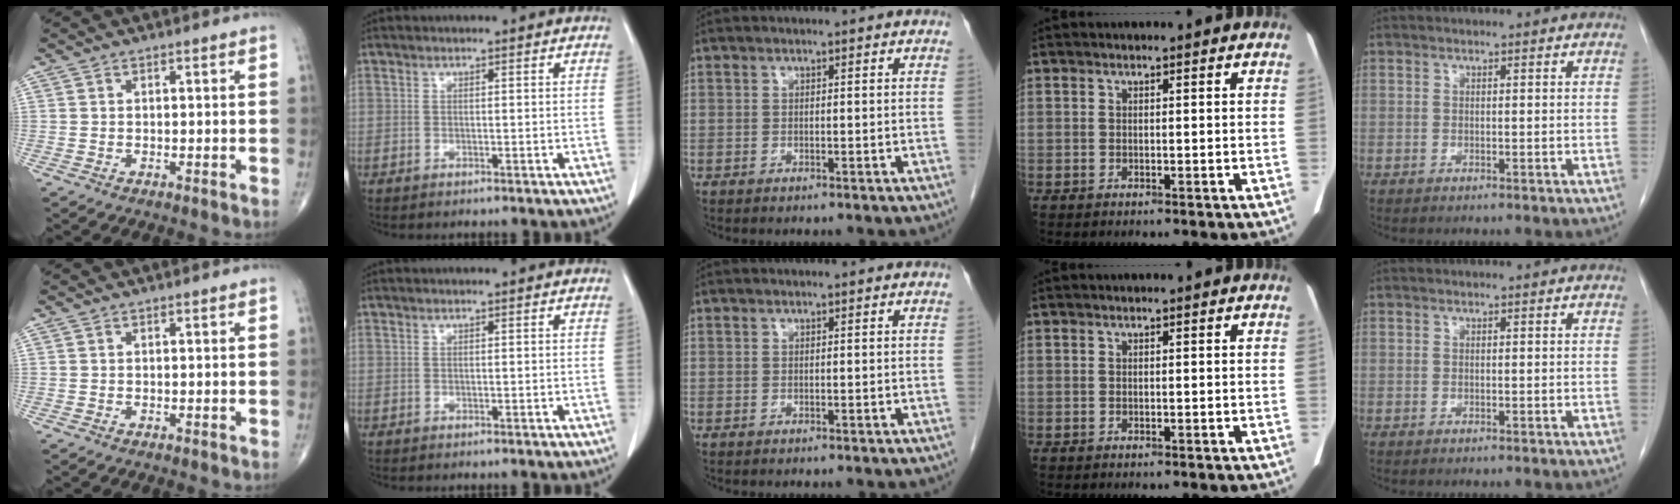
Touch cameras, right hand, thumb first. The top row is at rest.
{}